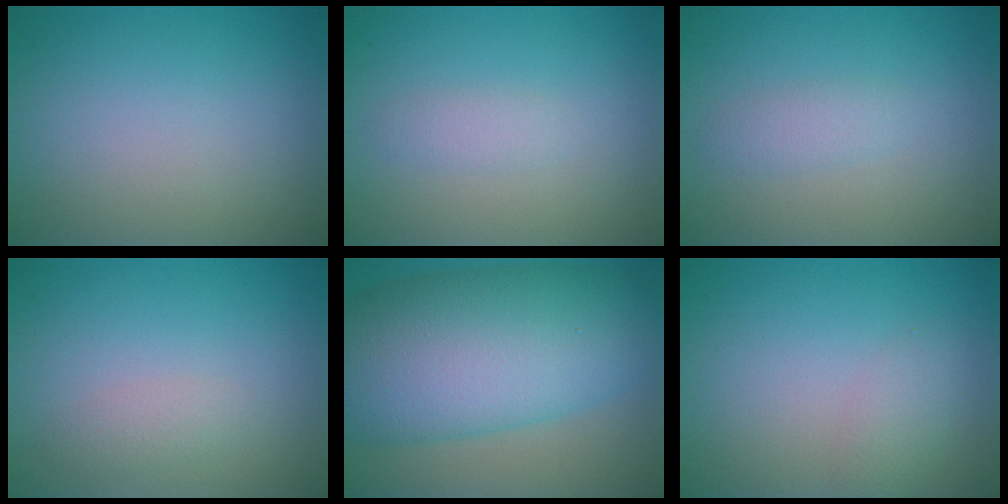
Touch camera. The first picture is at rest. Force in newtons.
{"total": 1.1, "press": 1.1, "slide": 0.0}
{"total": 1.4, "press": 1.4, "slide": 0.0}
{"total": 1.2, "press": 1.2, "slide": 0.0}
{"total": 13.4, "press": 13.4, "slide": 0.2}
{"total": 1.5, "press": 1.5, "slide": 0.0}